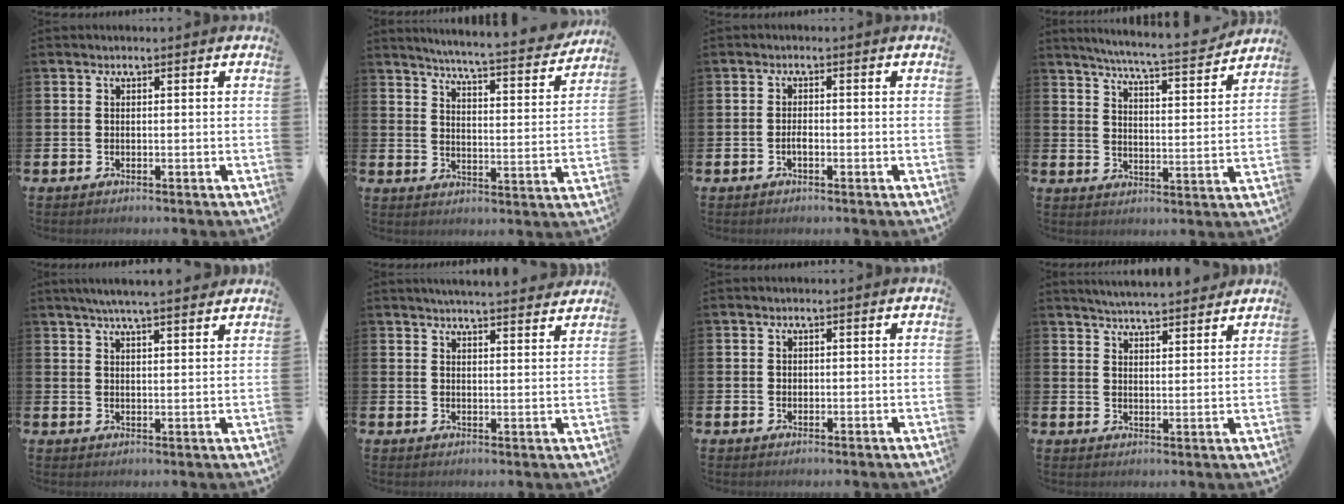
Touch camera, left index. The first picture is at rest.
{"total": 5.8, "force": [5.5, -0.2, 1.7], "torque": [-0.050, -0.048, 0.089]}
{"total": 1.2, "force": [-0.5, 0.5, 1.0], "torque": [-0.017, -0.001, -0.011]}
{"total": 7.0, "force": [6.6, -0.1, 2.3], "torque": [-0.055, -0.053, 0.110]}
{"total": 5.2, "force": [4.9, 0.0, 1.9], "torque": [-0.045, -0.013, 0.088]}
{"total": 4.5, "force": [4.5, -0.3, 0.7], "torque": [-0.019, -0.024, 0.080]}
{"total": 0.7, "force": [0.3, 0.6, 0.2], "torque": [0.006, 0.001, 0.003]}
{"total": 5.0, "force": [5.0, 0.0, 0.5], "torque": [-0.019, -0.029, 0.090]}